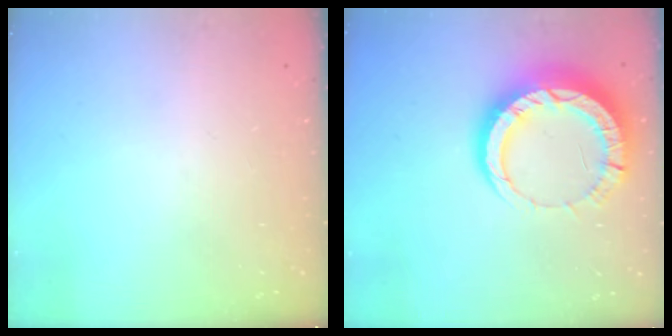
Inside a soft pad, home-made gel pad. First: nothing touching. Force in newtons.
{"total": 13.4, "press": 13.3, "slide": 1.4}